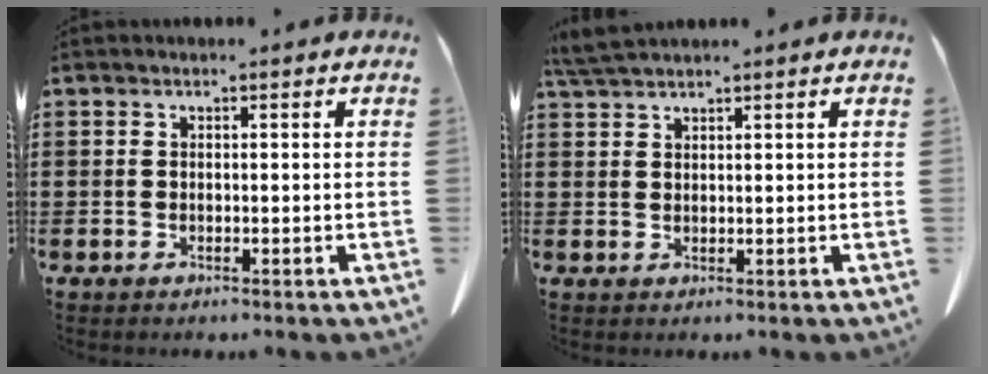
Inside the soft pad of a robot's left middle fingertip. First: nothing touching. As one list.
[{"total": 3.1, "force": [2.8, 0.2, 1.4], "torque": [-0.035, -0.001, 0.054]}]